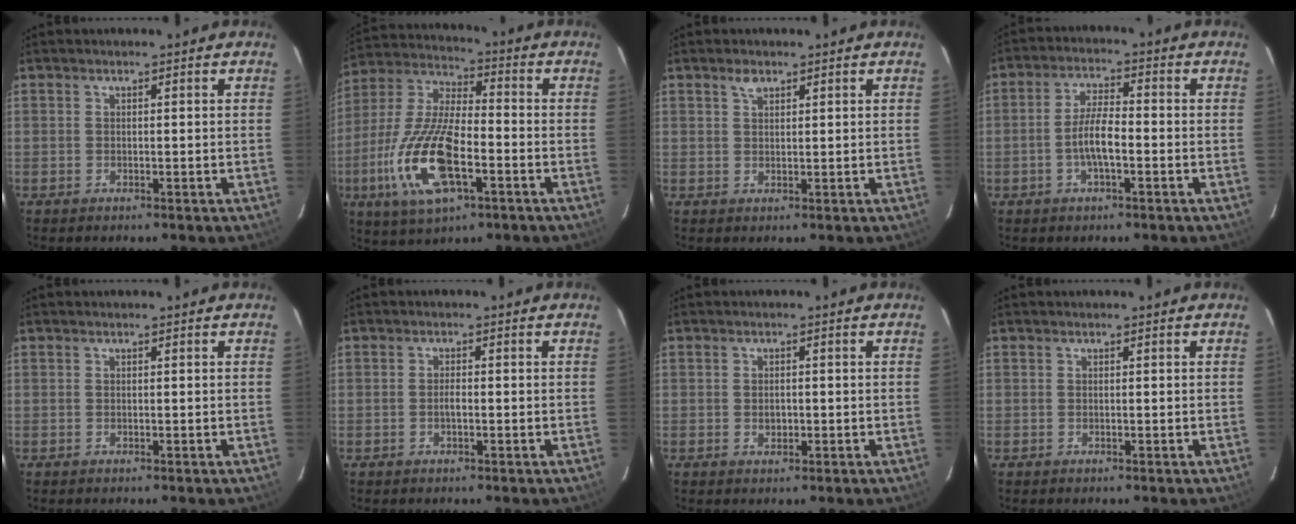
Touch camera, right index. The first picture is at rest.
{"total": 18.6, "force": [-6.4, 7.1, 15.9], "torque": [-0.346, -0.016, -0.124]}
{"total": 1.8, "force": [1.2, 1.0, 1.0], "torque": [-0.017, 0.005, 0.022]}
{"total": 5.9, "force": [-1.9, 1.4, 5.4], "torque": [-0.109, 0.007, -0.037]}
{"total": 0.0}
{"total": 1.4, "force": [-0.5, 0.4, 1.3], "torque": [-0.026, 0.002, -0.010]}
{"total": 1.7, "force": [-0.3, 1.2, 1.2], "torque": [-0.020, 0.002, -0.005]}
{"total": 0.0}